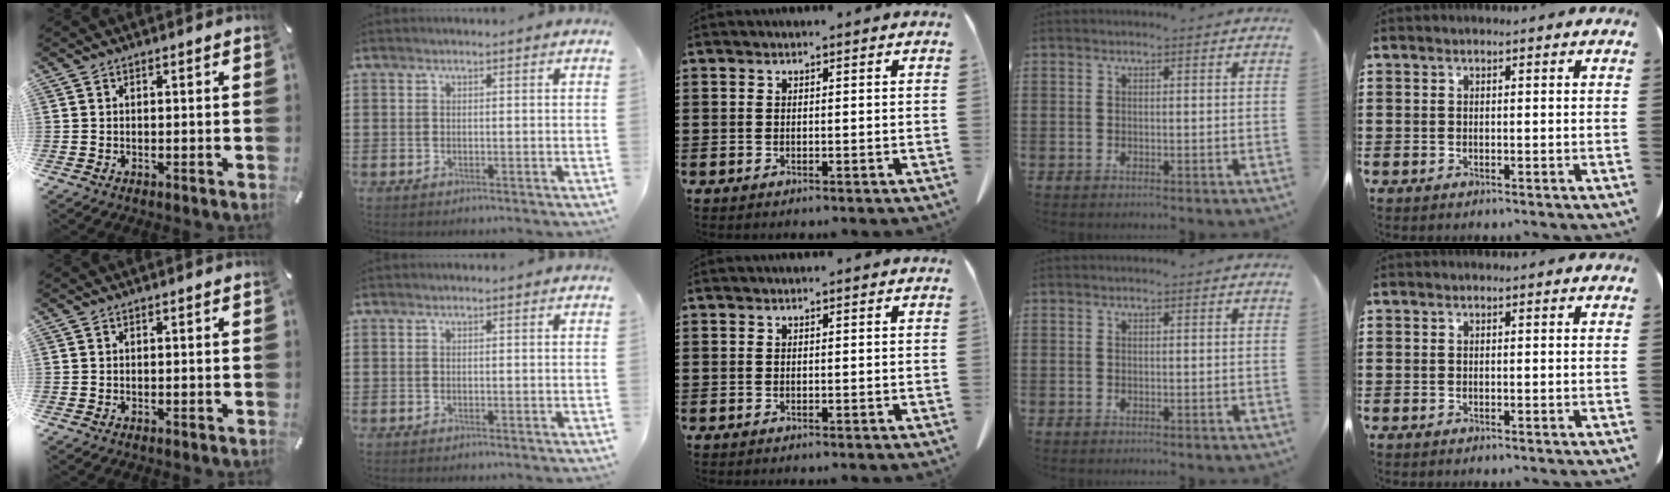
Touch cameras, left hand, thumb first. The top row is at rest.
{}